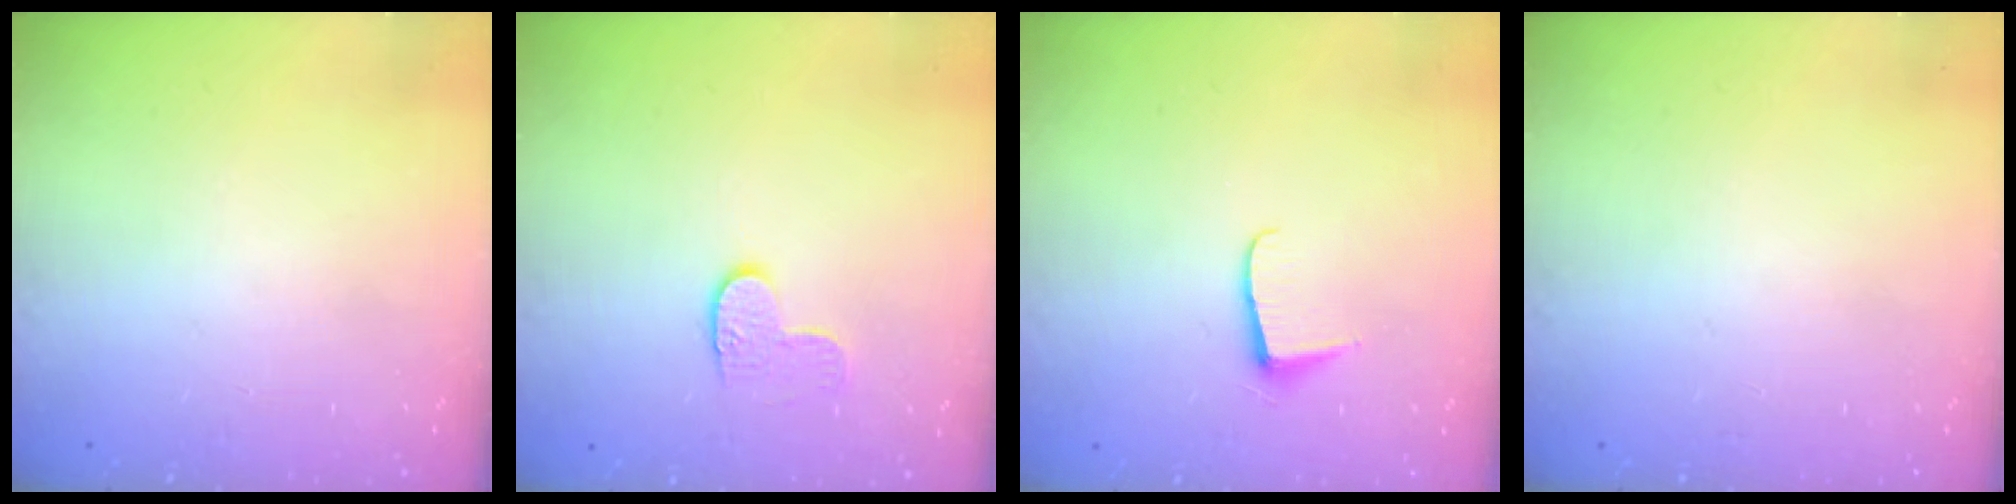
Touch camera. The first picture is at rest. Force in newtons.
{"total": 6.0, "press": 6.0, "slide": 0.5}
{"total": 5.6, "press": 5.6, "slide": 0.7}
{"total": 0.0}